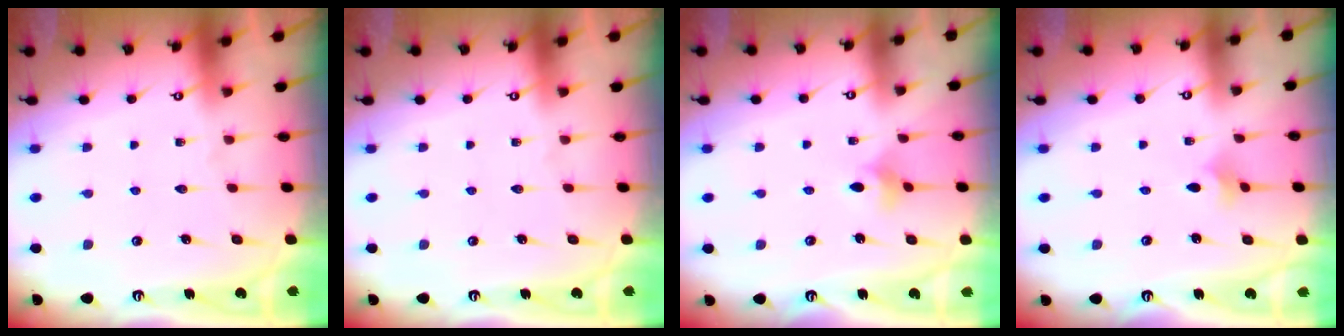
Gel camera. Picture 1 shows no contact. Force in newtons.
{"total": 0.0}
{"total": 4.4, "press": 4.4, "slide": 0.4}
{"total": 1.8, "press": 1.7, "slide": 0.5}